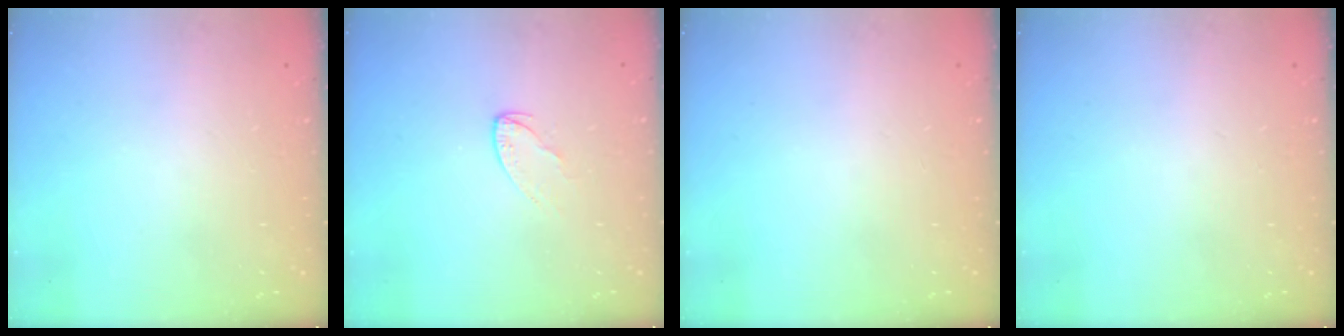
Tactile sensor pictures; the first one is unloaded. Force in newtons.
{"total": 4.1, "press": 4.1, "slide": 0.5}
{"total": 0.0}
{"total": 0.0}